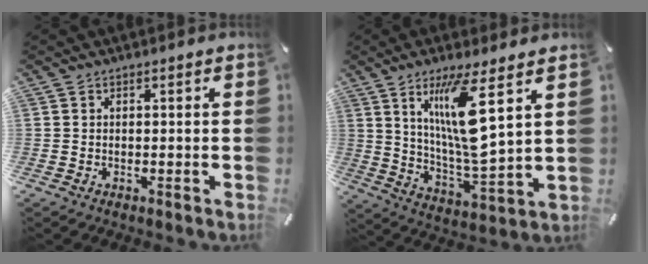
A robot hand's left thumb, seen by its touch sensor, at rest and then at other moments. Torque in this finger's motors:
{"motor_torque": [0.41, 0.51, 1.80, -0.96, 0.30]}